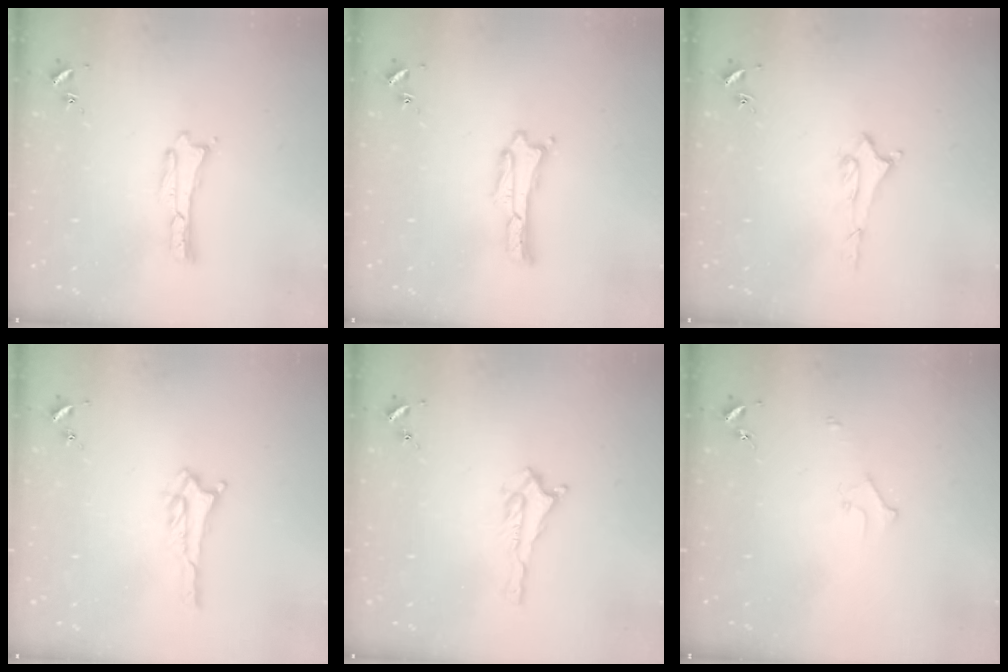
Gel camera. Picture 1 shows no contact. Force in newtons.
{"total": 0.7, "press": 0.7, "slide": 0.1}
{"total": 1.6, "press": 1.6, "slide": 0.2}
{"total": 2.8, "press": 2.8, "slide": 0.3}
{"total": 1.5, "press": 1.4, "slide": 0.2}
{"total": 2.2, "press": 2.2, "slide": 0.2}